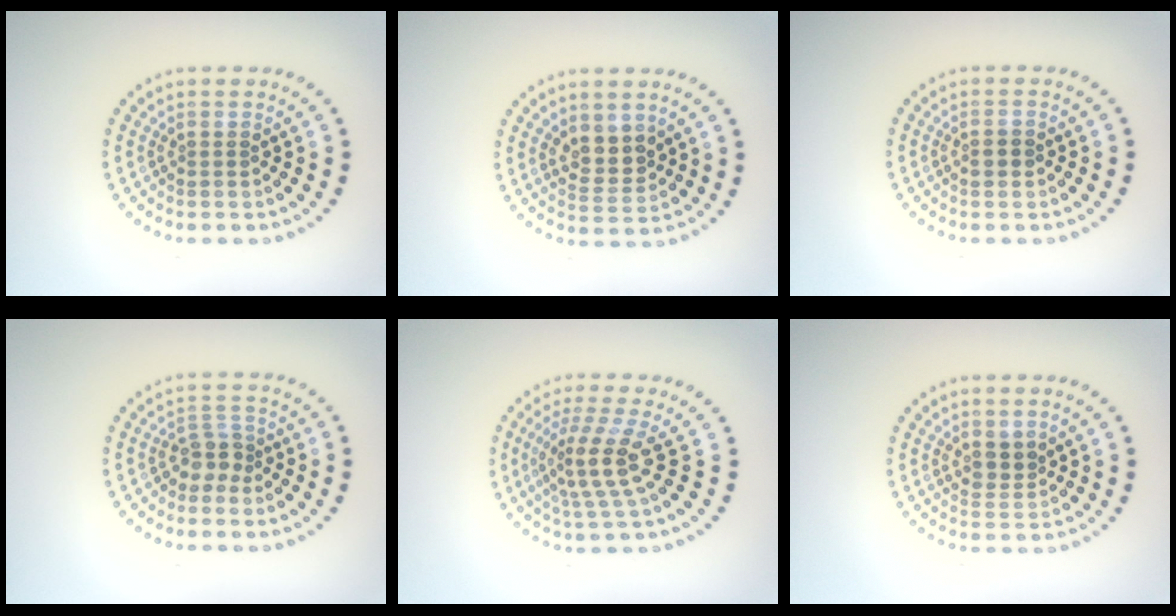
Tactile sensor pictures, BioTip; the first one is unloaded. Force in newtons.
{"total": 2.7, "press": 2.5, "slide": 1.0}
{"total": 1.3, "press": 1.2, "slide": 0.2}
{"total": 2.1, "press": 1.6, "slide": 1.4}
{"total": 3.8, "press": 2.8, "slide": 2.5}
{"total": 1.7, "press": 1.4, "slide": 1.0}